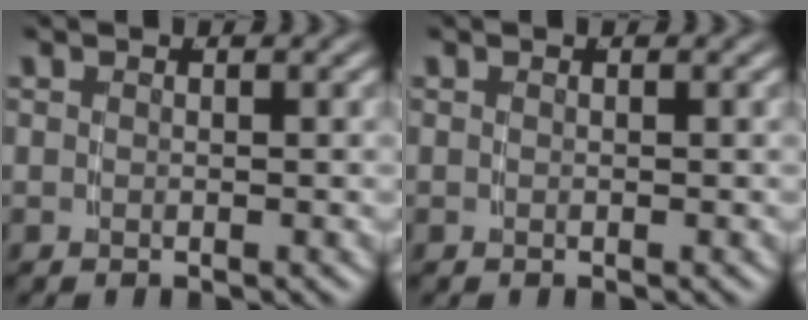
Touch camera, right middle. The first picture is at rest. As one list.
[{"total": 0.0}]